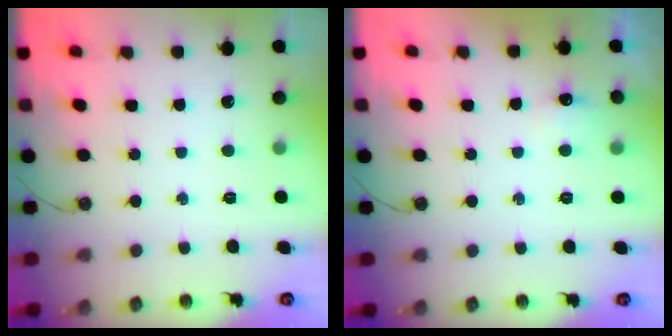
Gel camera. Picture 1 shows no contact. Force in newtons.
{"total": 5.0, "press": 4.9, "slide": 0.9}